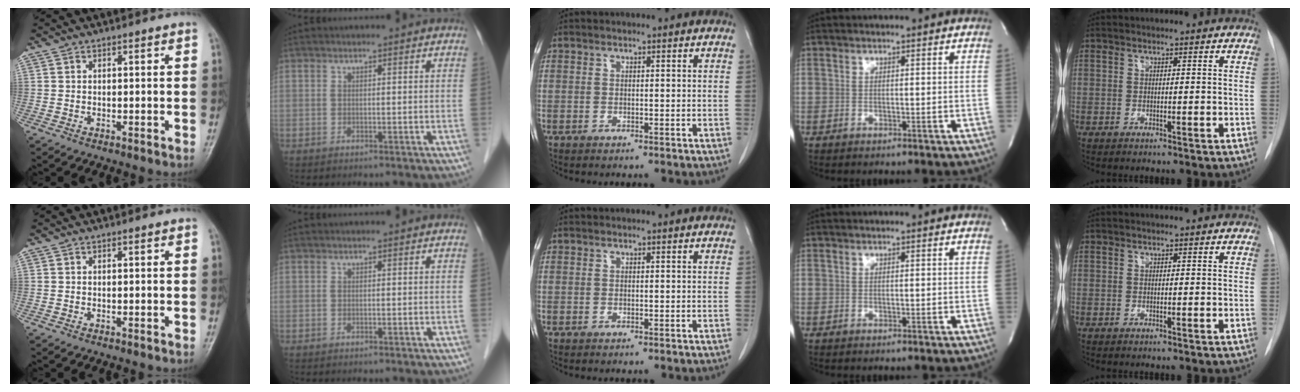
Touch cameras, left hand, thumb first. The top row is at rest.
{}